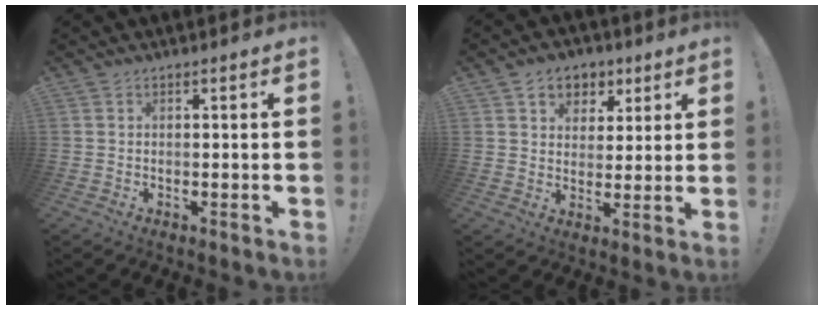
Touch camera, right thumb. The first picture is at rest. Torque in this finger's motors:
{"motor_torque": [0.28, 1.69, 0.25, 0.37, -0.01]}